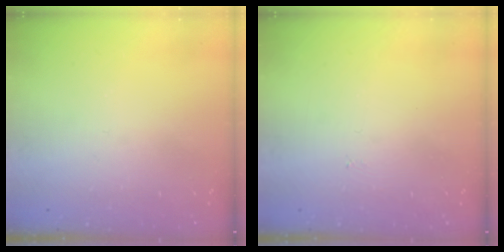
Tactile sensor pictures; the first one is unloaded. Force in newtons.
{"total": 3.1, "press": 3.1, "slide": 0.4}